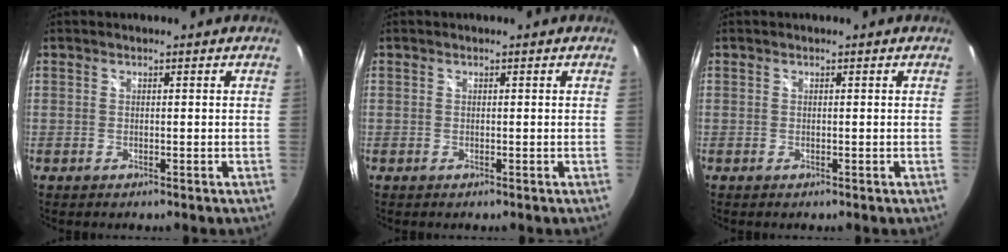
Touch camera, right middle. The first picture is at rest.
{"total": 0.0}
{"total": 0.0}